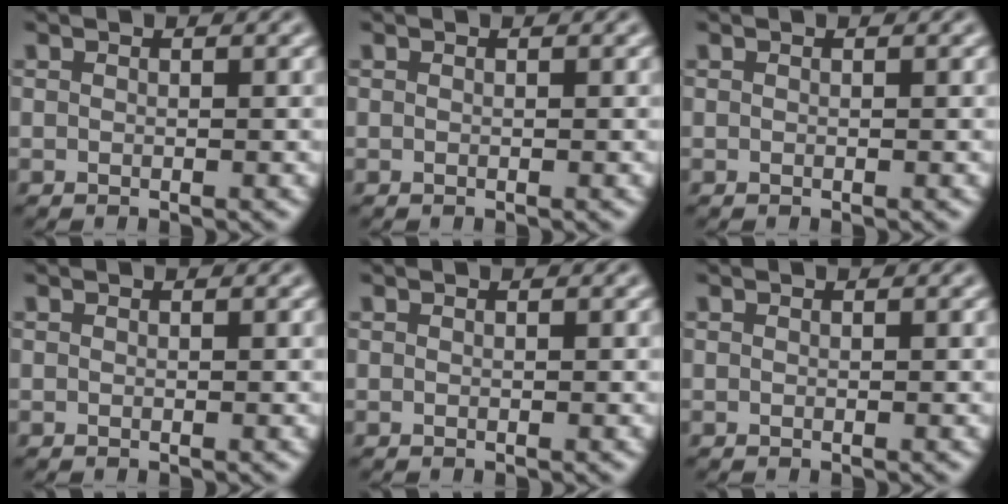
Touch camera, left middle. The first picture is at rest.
{"total": 0.0}
{"total": 0.0}
{"total": 0.0}
{"total": 0.0}
{"total": 0.0}